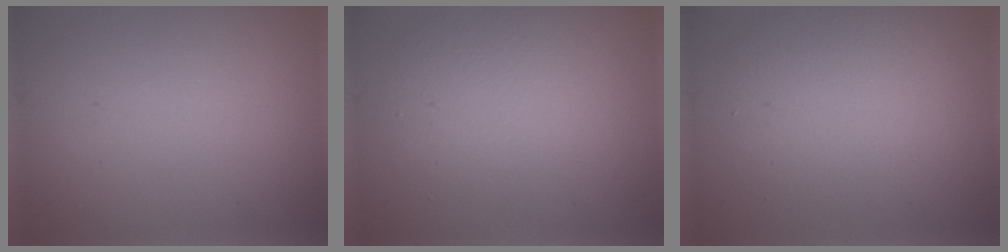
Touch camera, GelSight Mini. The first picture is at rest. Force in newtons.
{"total": 4.8, "press": 4.8, "slide": 0.5}
{"total": 5.3, "press": 5.3, "slide": 0.1}